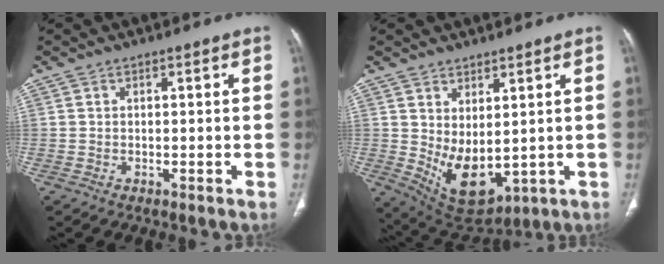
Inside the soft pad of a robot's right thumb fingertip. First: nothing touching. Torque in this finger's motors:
{"motor_torque": [-0.42, 0.93, 0.64, 1.07, 0.26]}